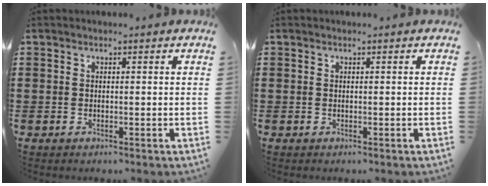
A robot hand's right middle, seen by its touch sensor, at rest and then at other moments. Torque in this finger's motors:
{"motor_torque": [0.00, 0.00, 0.00, 0.00]}